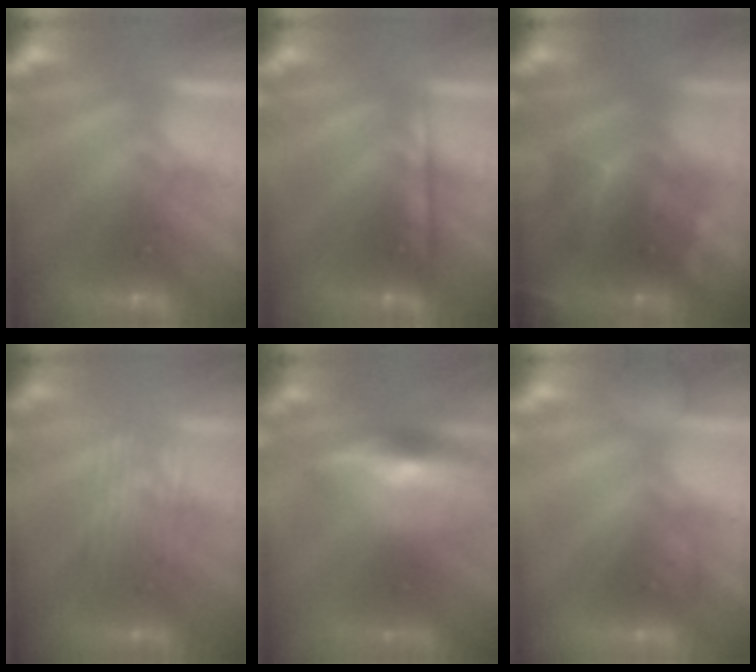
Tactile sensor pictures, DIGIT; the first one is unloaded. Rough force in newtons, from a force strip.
{"total": 2.2}
{"total": 9.6}
{"total": 2.7}
{"total": 8.1}
{"total": 2.4}